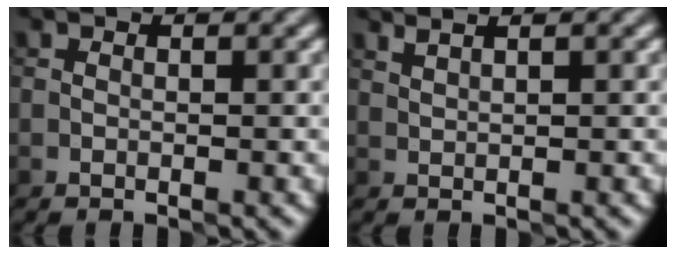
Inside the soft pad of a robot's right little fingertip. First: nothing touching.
{"total": 1.2, "force": [1.1, -0.1, 0.5], "torque": [-0.011, 0.005, 0.021]}